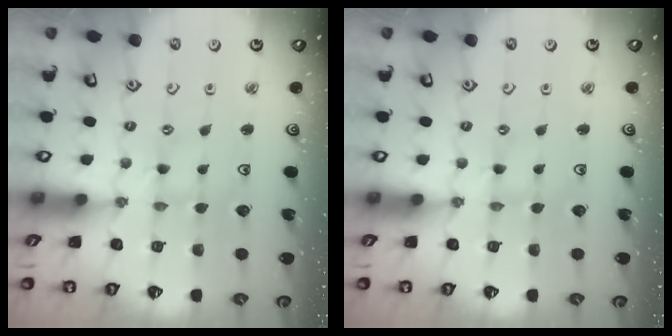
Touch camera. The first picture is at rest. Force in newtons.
{"total": 0.5, "press": 0.5, "slide": 0.2}